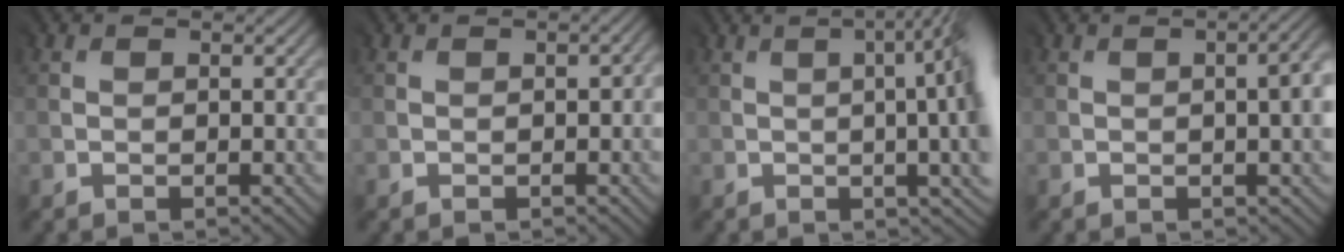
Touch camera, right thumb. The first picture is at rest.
{"total": 1.2, "force": [-0.4, 0.5, 1.0], "torque": [-0.010, 0.001, -0.003]}
{"total": 11.5, "force": [0.1, 4.1, 10.7], "torque": [-0.103, 0.018, 0.003]}
{"total": 5.9, "force": [-0.6, 2.4, 5.3], "torque": [-0.050, -0.001, -0.005]}